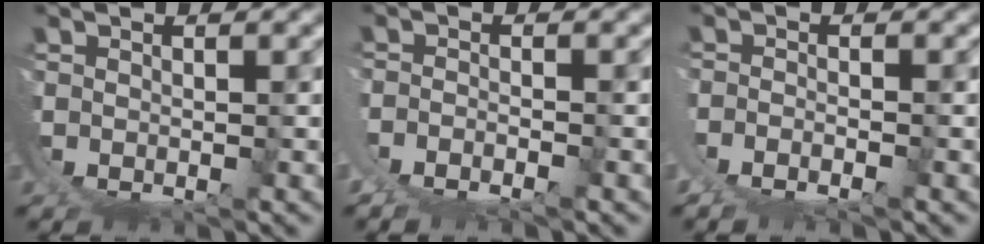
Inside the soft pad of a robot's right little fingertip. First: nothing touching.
{"total": 2.8, "force": [-0.6, 2.2, 1.7], "torque": [-0.033, -0.007, -0.010]}
{"total": 2.3, "force": [-0.4, 1.5, 1.6], "torque": [-0.032, -0.005, -0.005]}